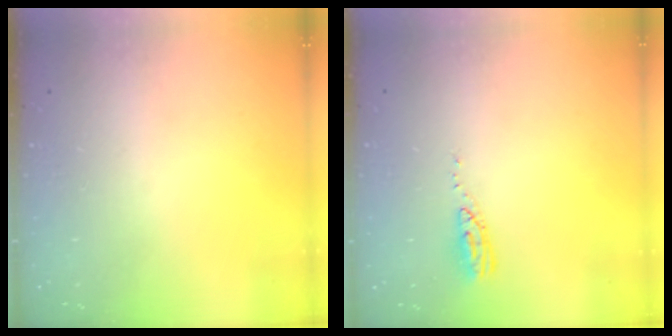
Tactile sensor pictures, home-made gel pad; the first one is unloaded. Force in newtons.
{"total": 6.5, "press": 6.5, "slide": 0.5}